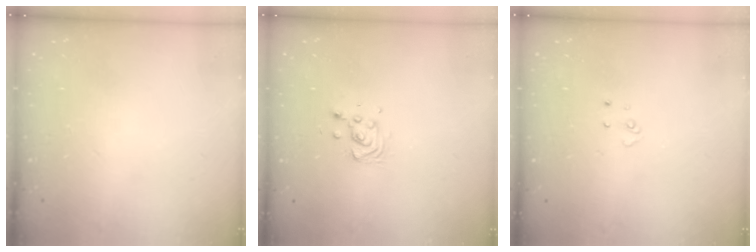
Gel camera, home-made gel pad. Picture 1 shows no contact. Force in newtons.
{"total": 6.2, "press": 6.0, "slide": 1.6}
{"total": 2.9, "press": 2.9, "slide": 0.2}